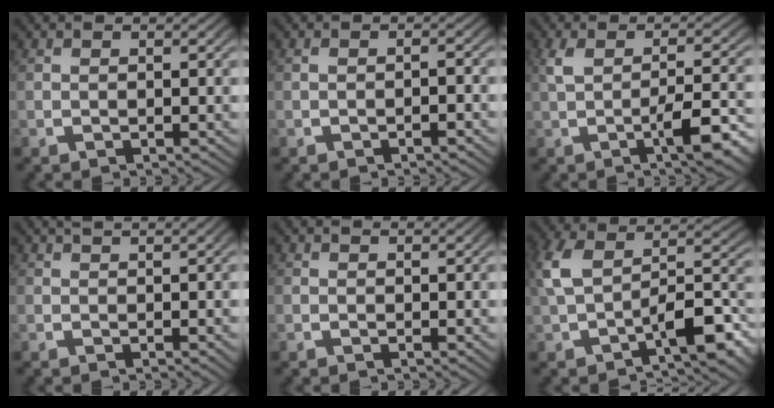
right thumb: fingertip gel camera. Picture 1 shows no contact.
{"total": 0.7, "force": [-0.6, 0.1, 0.4], "torque": [-0.007, 0.000, -0.011]}
{"total": 5.6, "force": [-0.9, 1.8, 5.2], "torque": [-0.084, 0.000, -0.007]}
{"total": 1.7, "force": [1.4, -0.1, 1.0], "torque": [-0.009, 0.004, 0.023]}
{"total": 0.9, "force": [0.9, -0.1, 0.3], "torque": [0.000, -0.001, 0.015]}
{"total": 8.3, "force": [-1.3, 4.5, 6.9], "torque": [-0.131, -0.008, -0.002]}